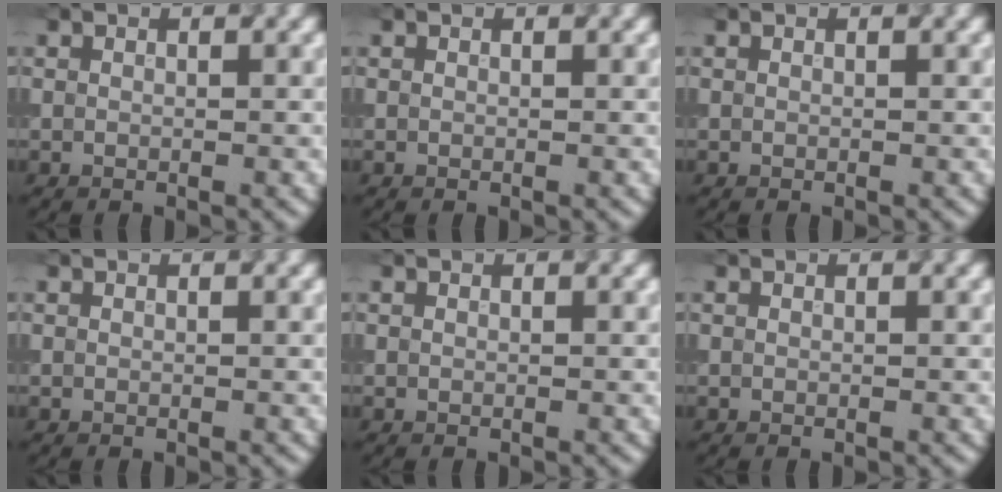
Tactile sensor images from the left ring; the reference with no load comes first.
{"total": 0.0}
{"total": 0.0}
{"total": 0.0}
{"total": 0.0}
{"total": 0.0}